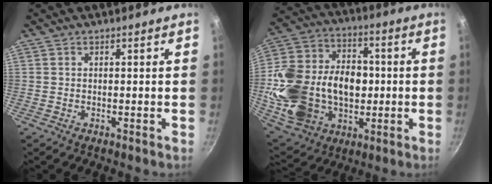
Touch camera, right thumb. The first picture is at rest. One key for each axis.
{"total": 26.6, "fx": -1.8, "fy": 19.2, "fz": 18.3, "tx": -0.340, "ty": 0.029, "tz": -0.019}